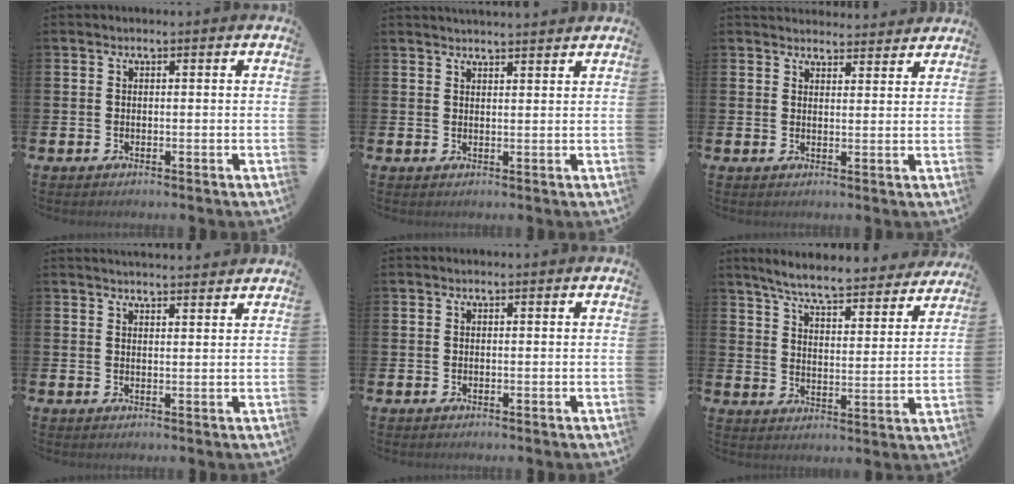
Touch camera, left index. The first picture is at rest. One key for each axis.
{"total": 2.3, "fx": 2.3, "fy": 0.0, "fz": 0.0, "tx": 0.003, "ty": -0.014, "tz": 0.041}
{"total": 3.4, "fx": 3.3, "fy": 0.7, "fz": -0.1, "tx": 0.006, "ty": -0.020, "tz": 0.059}
{"total": 2.7, "fx": 2.7, "fy": 0.0, "fz": -0.1, "tx": -0.004, "ty": -0.012, "tz": 0.049}
{"total": 0.0}
{"total": 7.0, "fx": 6.6, "fy": 0.5, "fz": 2.5, "tx": -0.070, "ty": -0.045, "tz": 0.110}